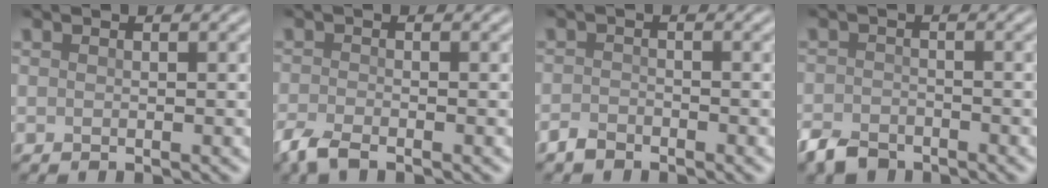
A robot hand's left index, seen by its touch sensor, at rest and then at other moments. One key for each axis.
{"total": 2.5, "fx": -2.0, "fy": 0.7, "fz": 1.5, "tx": -0.034, "ty": -0.008, "tz": -0.047}
{"total": 1.5, "fx": -1.3, "fy": 0.7, "fz": 0.4, "tx": -0.005, "ty": 0.002, "tz": -0.029}
{"total": 3.2, "fx": -2.6, "fy": 1.5, "fz": 1.1, "tx": -0.020, "ty": -0.006, "tz": -0.058}